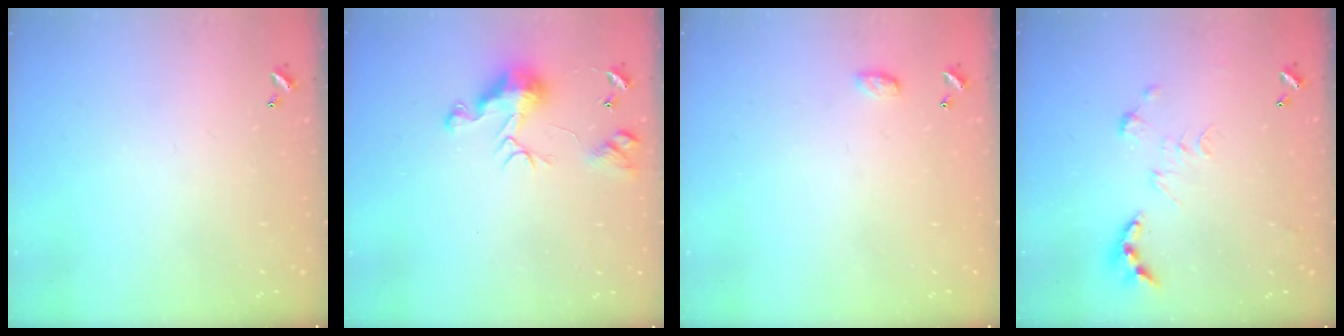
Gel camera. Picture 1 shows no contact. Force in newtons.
{"total": 10.0, "press": 9.9, "slide": 1.6}
{"total": 3.4, "press": 3.4, "slide": 0.5}
{"total": 0.0}